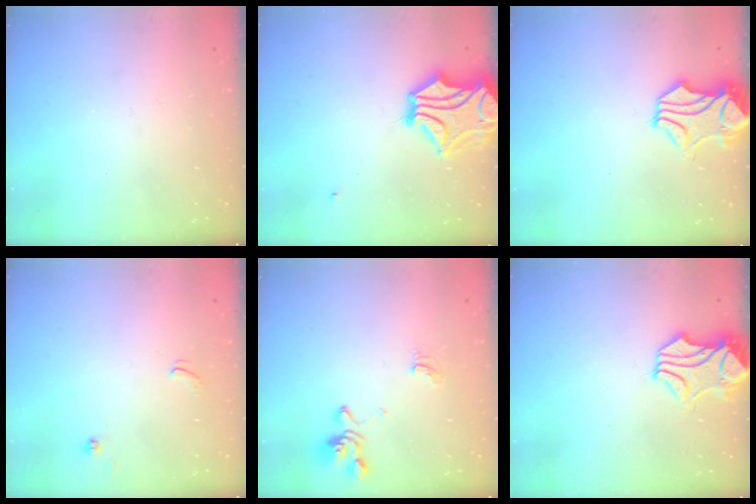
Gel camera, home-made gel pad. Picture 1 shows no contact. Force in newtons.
{"total": 7.6, "press": 7.2, "slide": 2.3}
{"total": 2.0, "press": 1.6, "slide": 1.2}
{"total": 0.0}
{"total": 3.6, "press": 3.5, "slide": 0.7}
{"total": 1.5, "press": 1.0, "slide": 1.2}